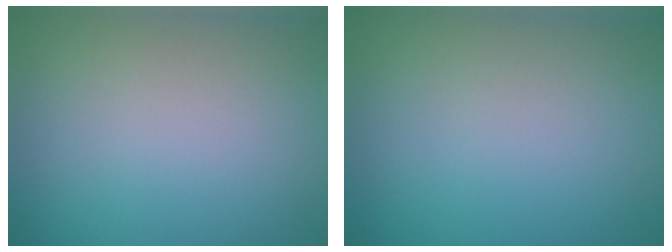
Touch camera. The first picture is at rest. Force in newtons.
{"total": 0.0}